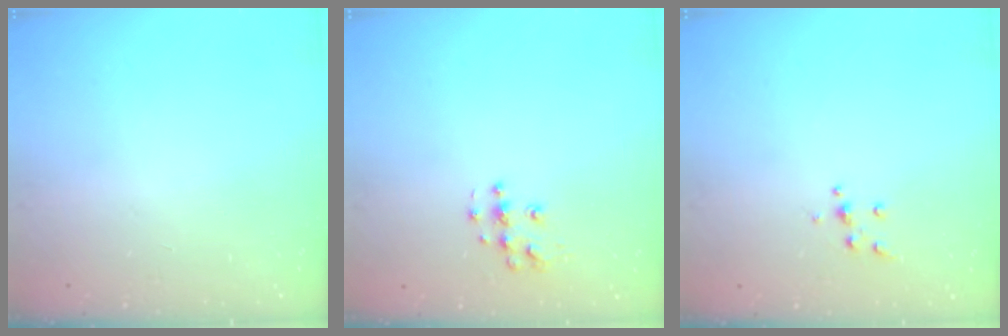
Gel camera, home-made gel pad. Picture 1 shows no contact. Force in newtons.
{"total": 6.7, "press": 6.7, "slide": 0.3}
{"total": 4.5, "press": 4.5, "slide": 0.5}